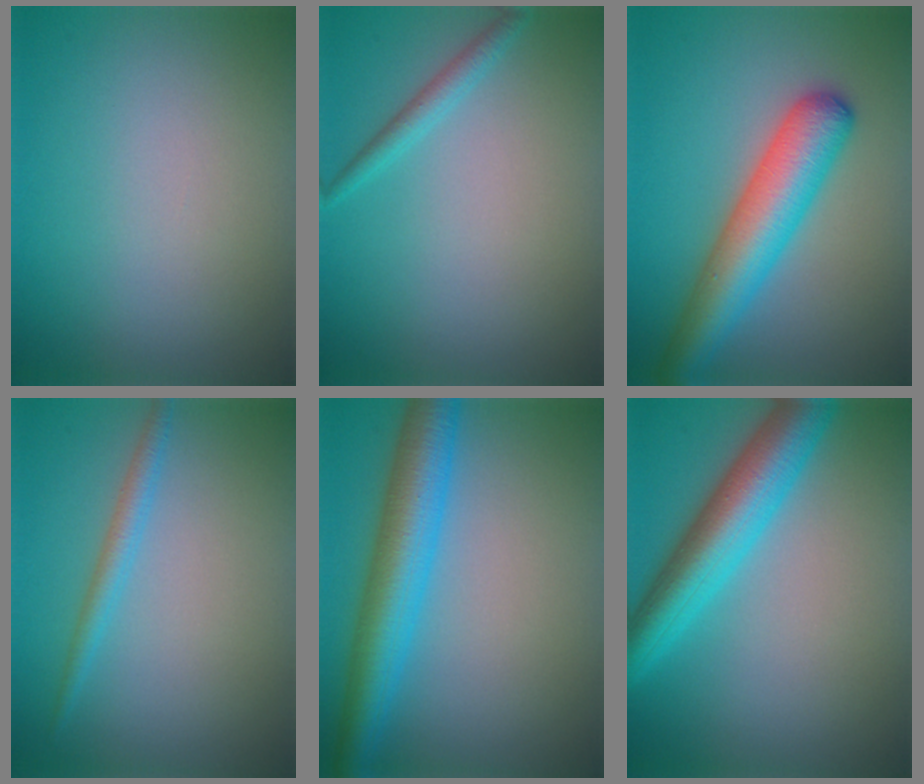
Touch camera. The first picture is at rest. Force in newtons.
{"total": 1.5, "press": 1.5, "slide": 0.1}
{"total": 7.0, "press": 7.0, "slide": 0.2}
{"total": 1.8, "press": 1.8, "slide": 0.1}
{"total": 6.8, "press": 6.8, "slide": 0.3}
{"total": 6.9, "press": 6.8, "slide": 0.5}